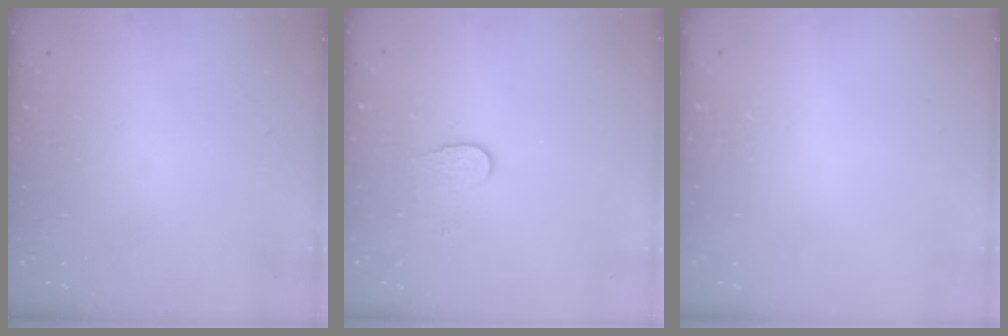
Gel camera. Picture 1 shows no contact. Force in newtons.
{"total": 6.1, "press": 6.1, "slide": 0.5}
{"total": 0.6, "press": 0.5, "slide": 0.2}